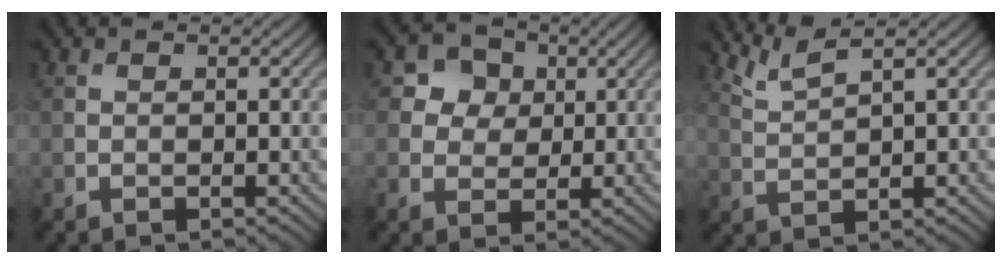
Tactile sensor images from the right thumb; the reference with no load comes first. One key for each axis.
{"total": 4.9, "fx": 1.6, "fy": 4.3, "fz": 1.7, "tx": -0.047, "ty": -0.002, "tz": 0.024}
{"total": 3.5, "fx": 2.7, "fy": 0.4, "fz": 2.2, "tx": -0.048, "ty": 0.008, "tz": 0.064}